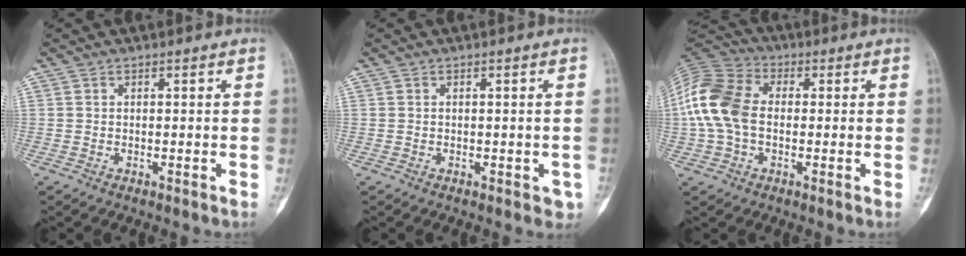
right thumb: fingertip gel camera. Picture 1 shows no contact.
{"total": 1.9, "force": [-0.6, 1.2, 1.3], "torque": [-0.002, 0.002, -0.004]}
{"total": 13.4, "force": [-0.3, 9.3, 9.7], "torque": [-0.207, 0.032, -0.015]}